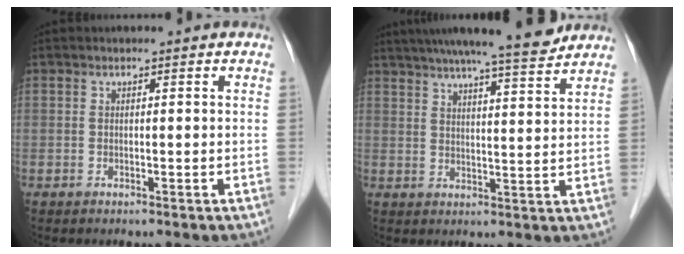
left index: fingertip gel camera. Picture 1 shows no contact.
{"total": 13.8, "force": [12.2, 0.3, 6.3], "torque": [-0.101, 0.008, 0.168]}